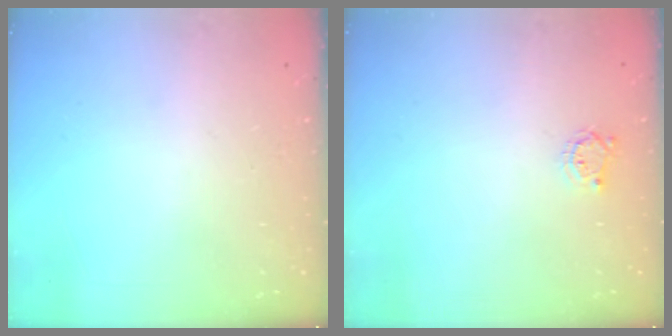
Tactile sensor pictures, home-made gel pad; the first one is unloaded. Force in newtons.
{"total": 3.9, "press": 3.8, "slide": 0.5}